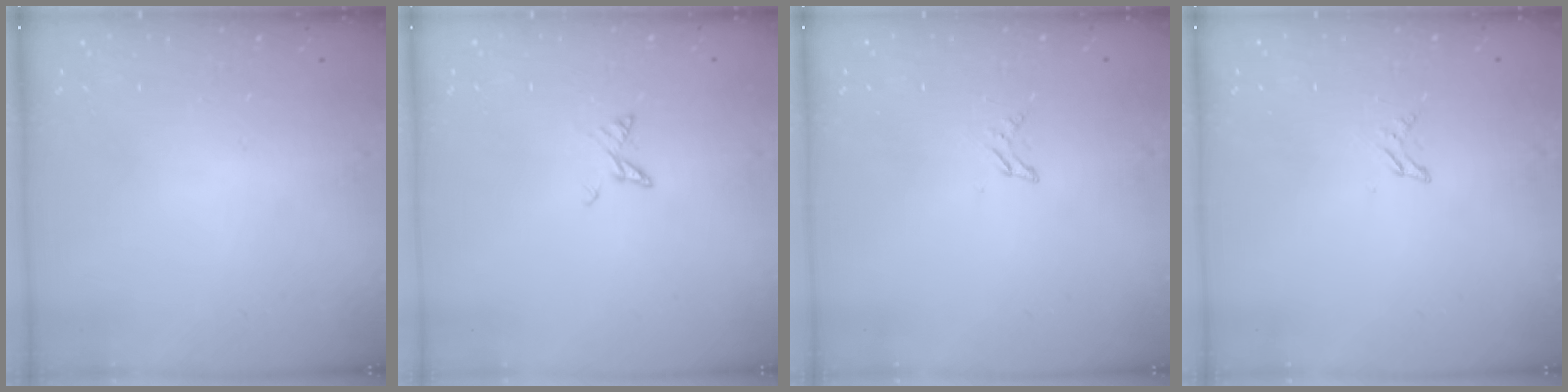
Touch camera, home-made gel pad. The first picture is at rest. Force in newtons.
{"total": 4.7, "press": 4.7, "slide": 0.5}
{"total": 2.9, "press": 2.9, "slide": 0.3}
{"total": 2.9, "press": 2.9, "slide": 0.3}